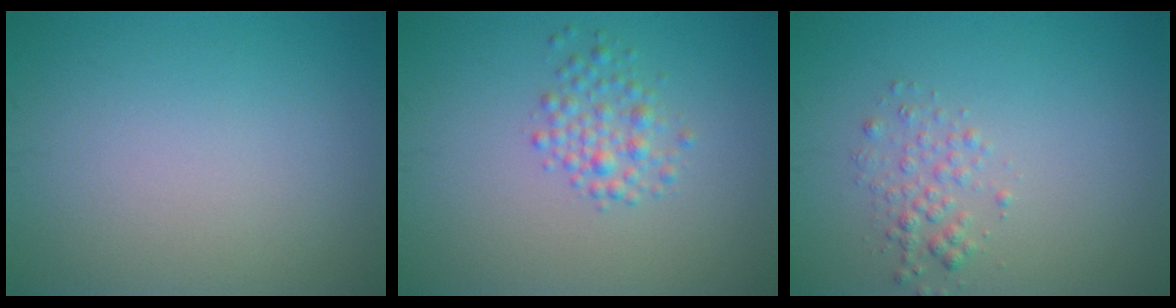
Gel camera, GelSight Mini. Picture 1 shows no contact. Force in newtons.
{"total": 2.2, "press": 2.2, "slide": 0.1}
{"total": 1.7, "press": 1.7, "slide": 0.1}